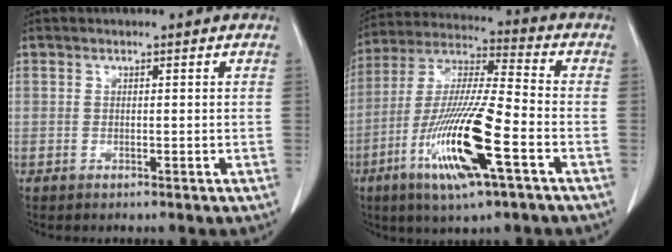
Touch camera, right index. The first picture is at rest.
{"total": 16.9, "force": [-6.5, 1.3, 15.6], "torque": [-0.315, -0.021, -0.122]}